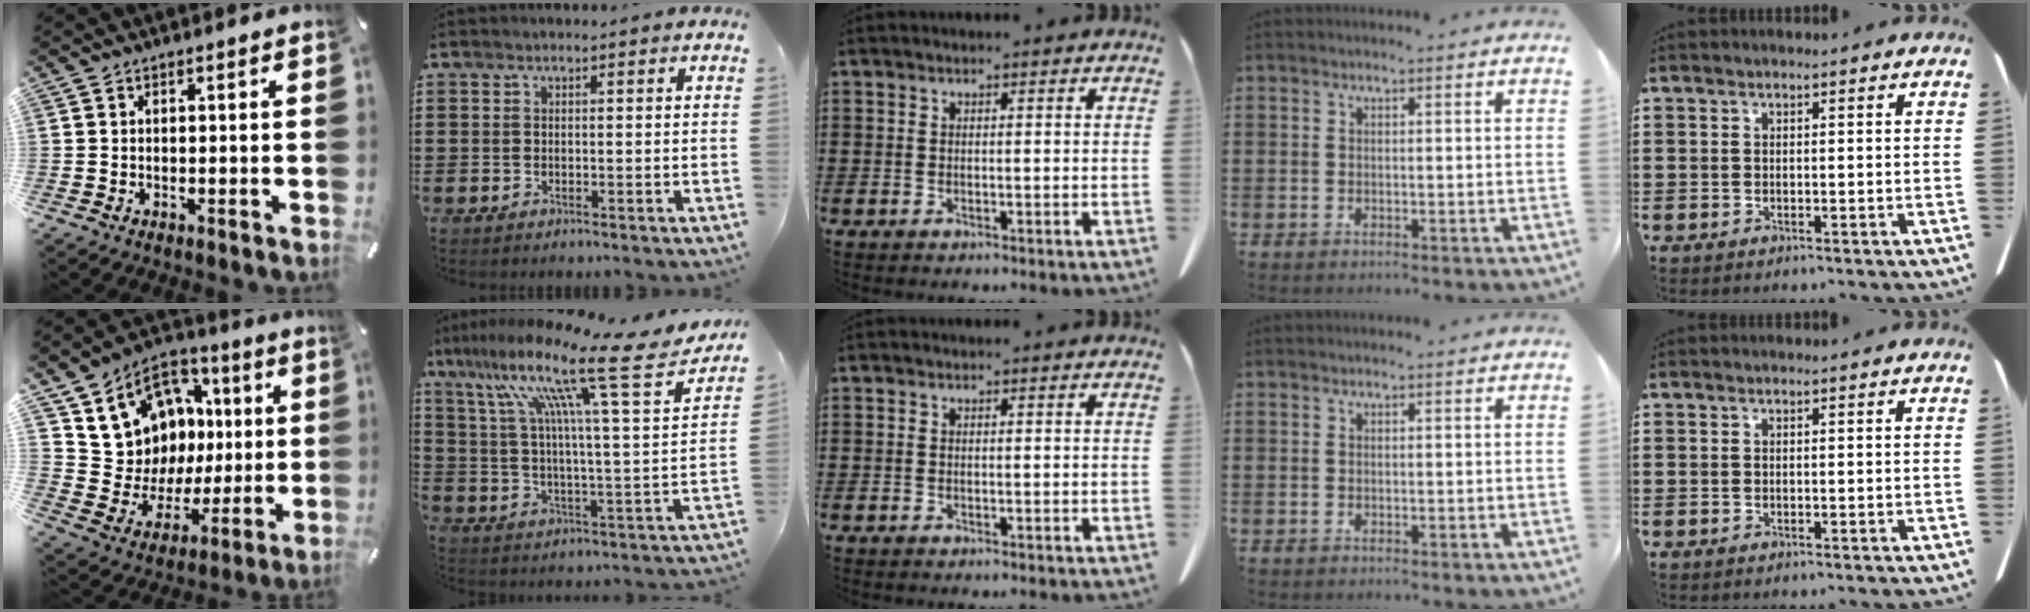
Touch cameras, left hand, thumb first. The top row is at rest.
{"thumb": {"total": 12.3, "force": [3.8, 11.5, 2.4], "torque": [-0.045, -0.039, 0.087]}, "index": {"total": 16.4, "force": [11.9, 1.0, 11.4], "torque": [-0.219, -0.080, 0.179]}}